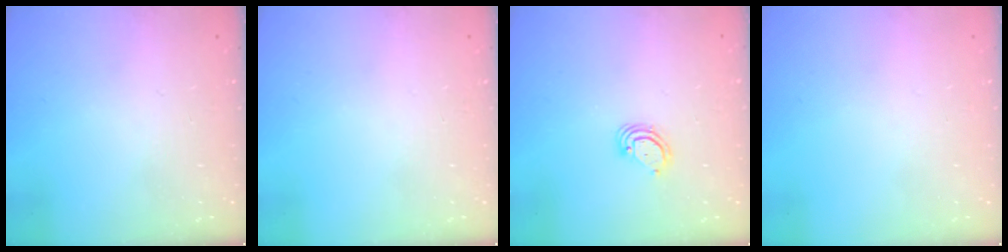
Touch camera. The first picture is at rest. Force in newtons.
{"total": 0.0}
{"total": 3.8, "press": 3.8, "slide": 0.3}
{"total": 0.0}